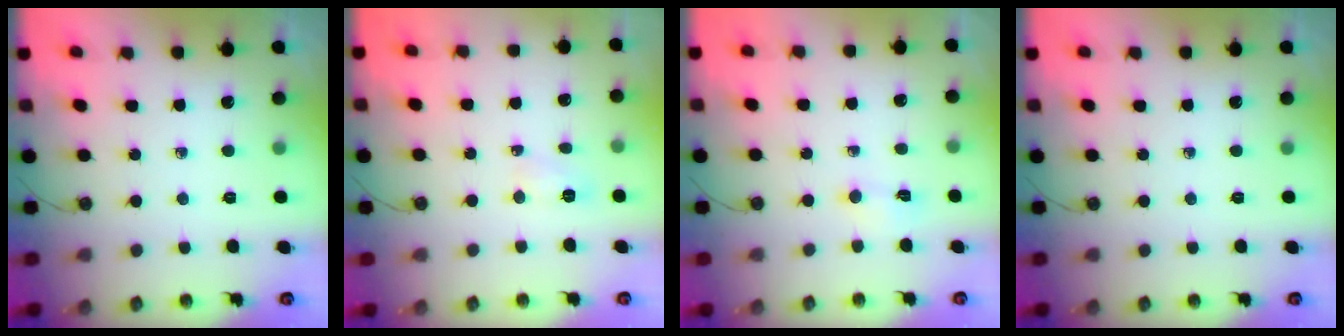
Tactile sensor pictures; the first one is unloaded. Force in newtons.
{"total": 3.5, "press": 3.5, "slide": 0.5}
{"total": 3.8, "press": 3.7, "slide": 0.6}
{"total": 0.0}